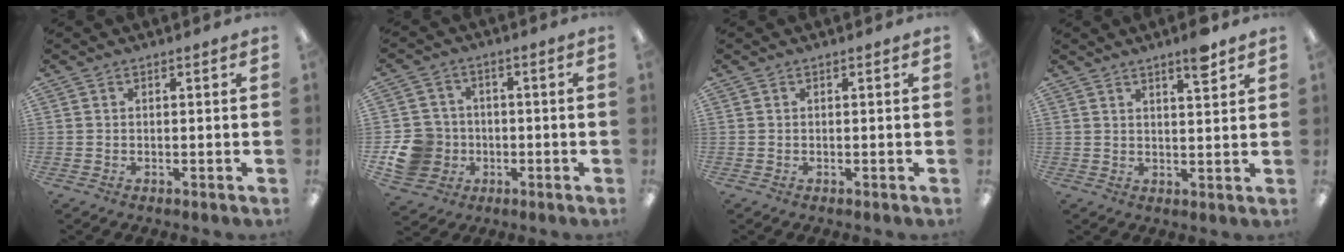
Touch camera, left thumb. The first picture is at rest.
{"total": 10.1, "force": [-2.5, 9.3, 3.0], "torque": [-0.075, 0.024, -0.039]}
{"total": 0.0}
{"total": 5.3, "force": [3.8, 0.7, 3.6], "torque": [-0.048, -0.022, 0.059]}